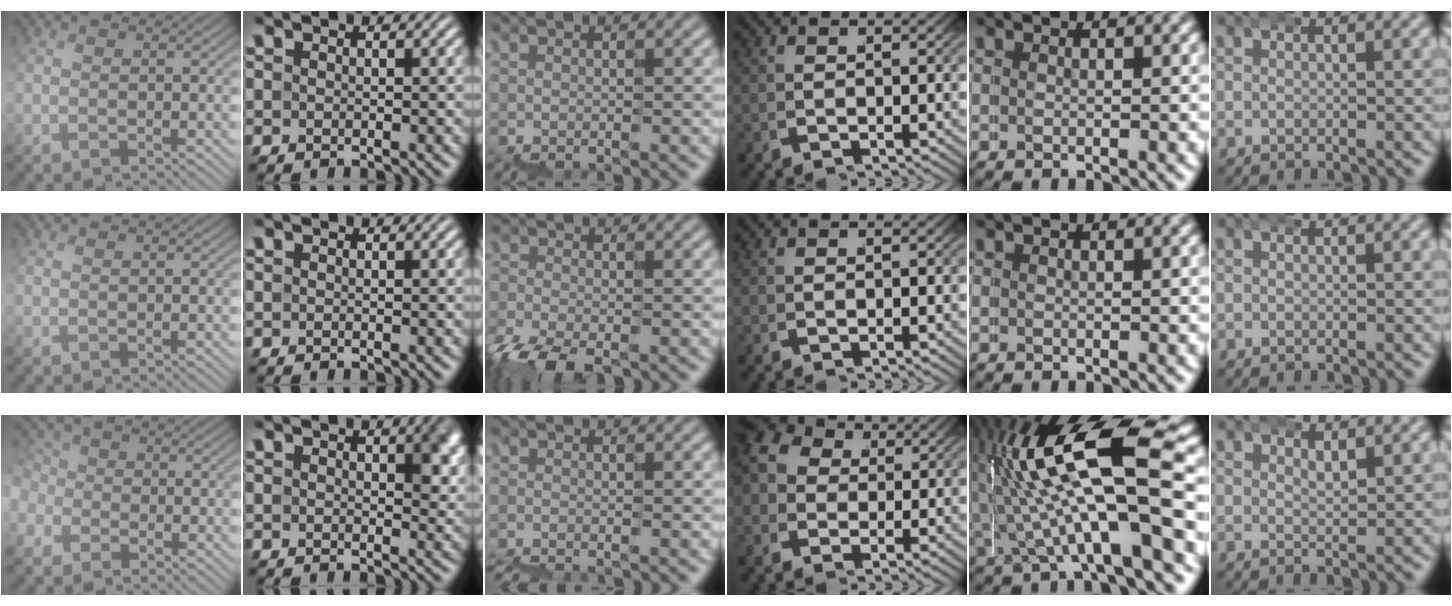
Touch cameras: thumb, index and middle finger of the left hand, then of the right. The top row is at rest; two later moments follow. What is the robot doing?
{"motion": "wrap", "object": "belt"}